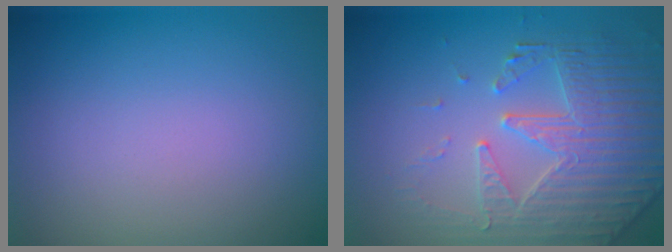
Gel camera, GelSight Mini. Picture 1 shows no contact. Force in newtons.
{"total": 4.9, "press": 4.7, "slide": 1.5}